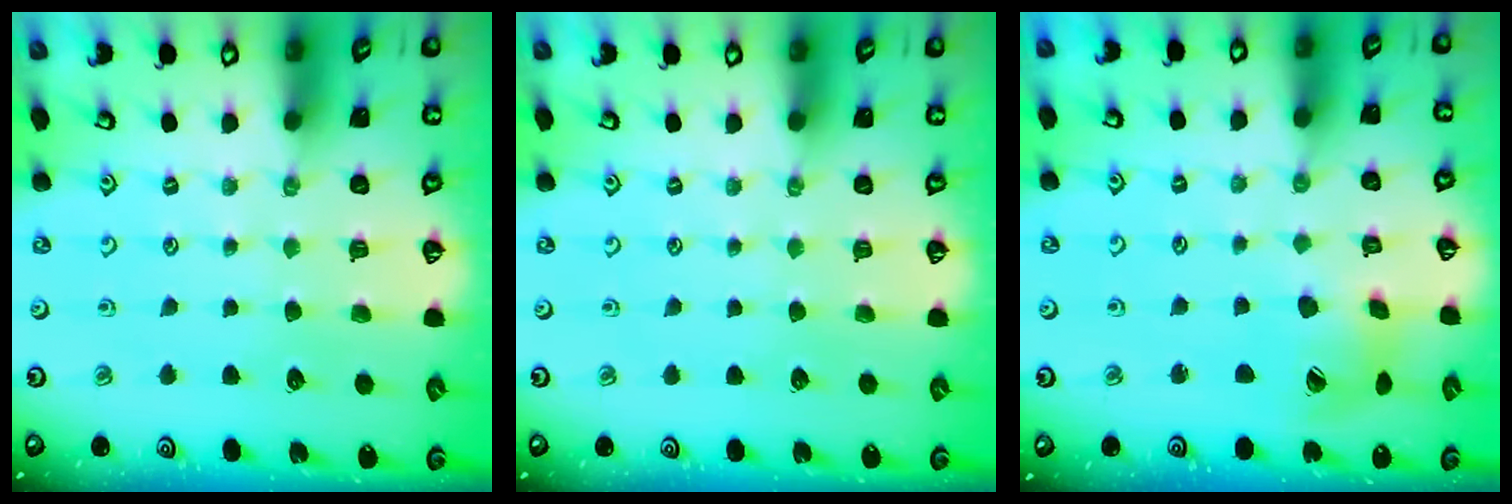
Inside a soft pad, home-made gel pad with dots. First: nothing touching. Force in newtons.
{"total": 0.0}
{"total": 9.5, "press": 9.4, "slide": 1.2}